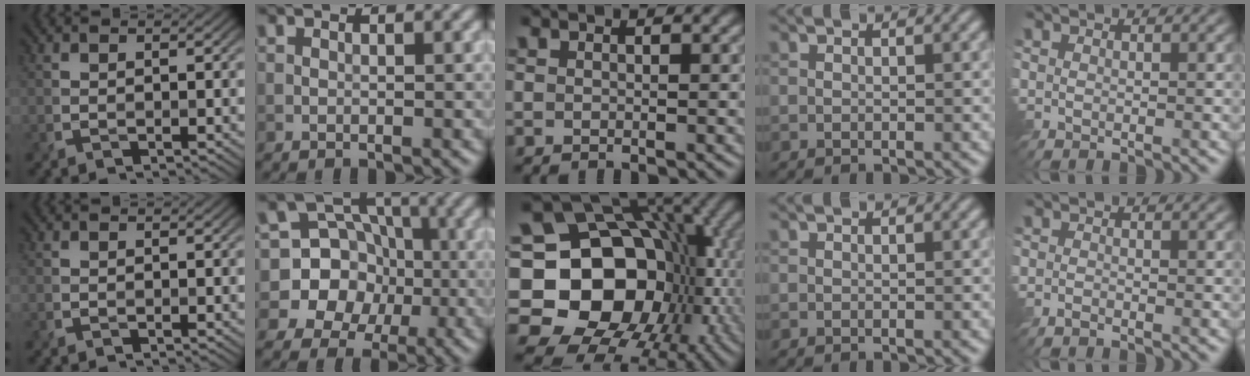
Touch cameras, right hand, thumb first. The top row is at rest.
{"index": {"total": 9.0, "force": [-1.7, 8.6, 2.4], "torque": [-0.039, 0.027, -0.052]}, "middle": {"total": 19.2, "force": [-1.9, 15.0, 11.9], "torque": [-0.189, -0.007, -0.030]}, "little": {"total": 0.8, "force": [-0.8, 0.2, 0.1], "torque": [0.000, -0.003, -0.020]}}